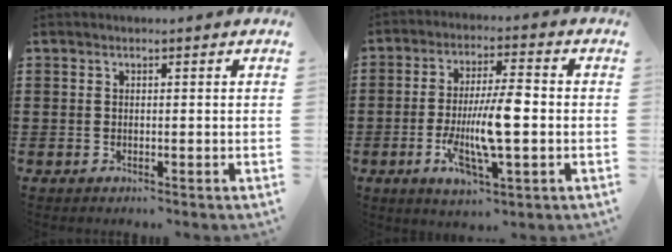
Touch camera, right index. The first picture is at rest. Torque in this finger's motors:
{"motor_torque": [2.14, 0.00, 1.05, 0.21]}